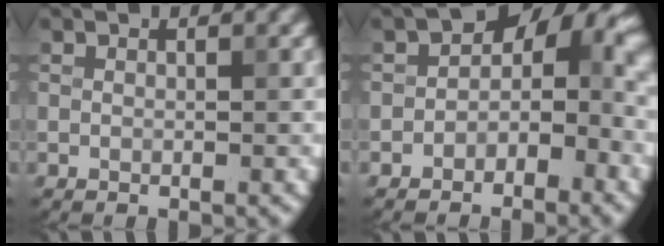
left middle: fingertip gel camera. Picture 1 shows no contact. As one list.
[{"total": 4.5, "force": [-1.1, 3.1, 3.1], "torque": [-0.021, 0.013, -0.033]}]